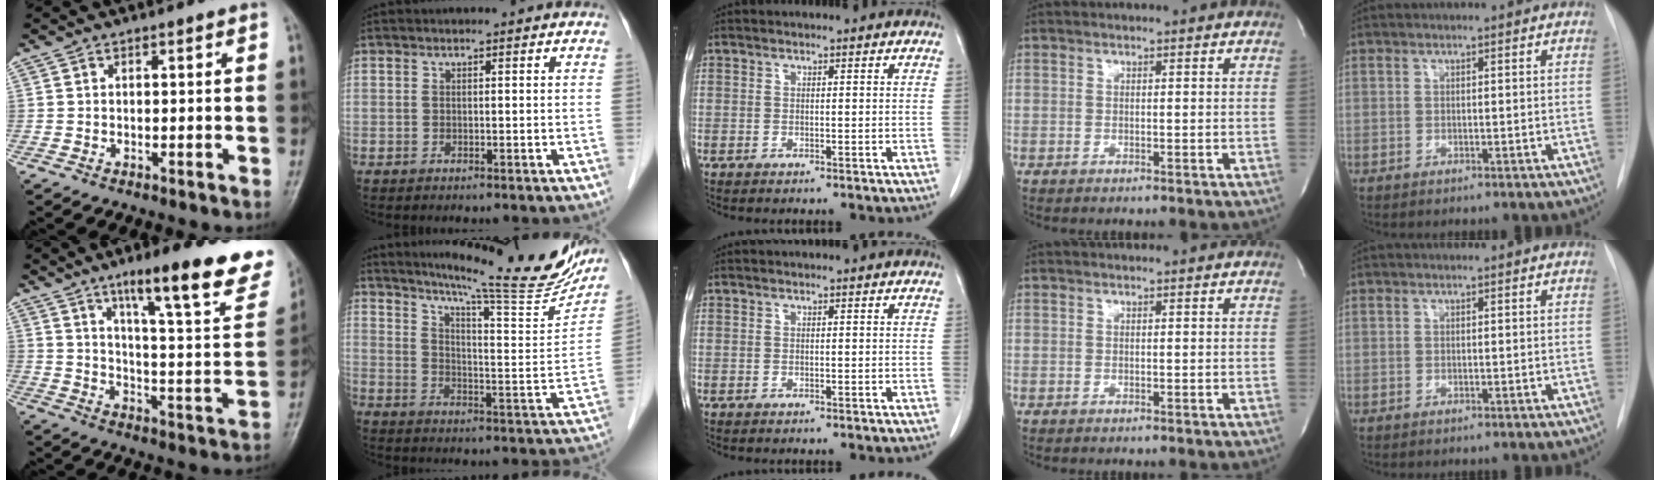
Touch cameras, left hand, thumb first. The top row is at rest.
{"thumb": {"total": 22.7, "force": [14.4, 4.2, 17.1], "torque": [-0.214, -0.059, 0.214]}, "index": {"total": 22.8, "force": [19.9, 1.4, 11.1], "torque": [-0.168, -0.052, 0.264]}}